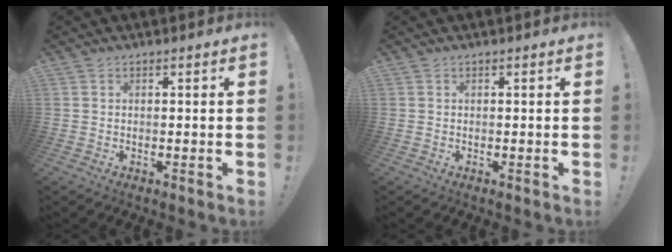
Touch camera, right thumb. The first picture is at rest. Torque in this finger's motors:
{"motor_torque": [0.00, 0.00, 0.00, 0.00, 0.00]}